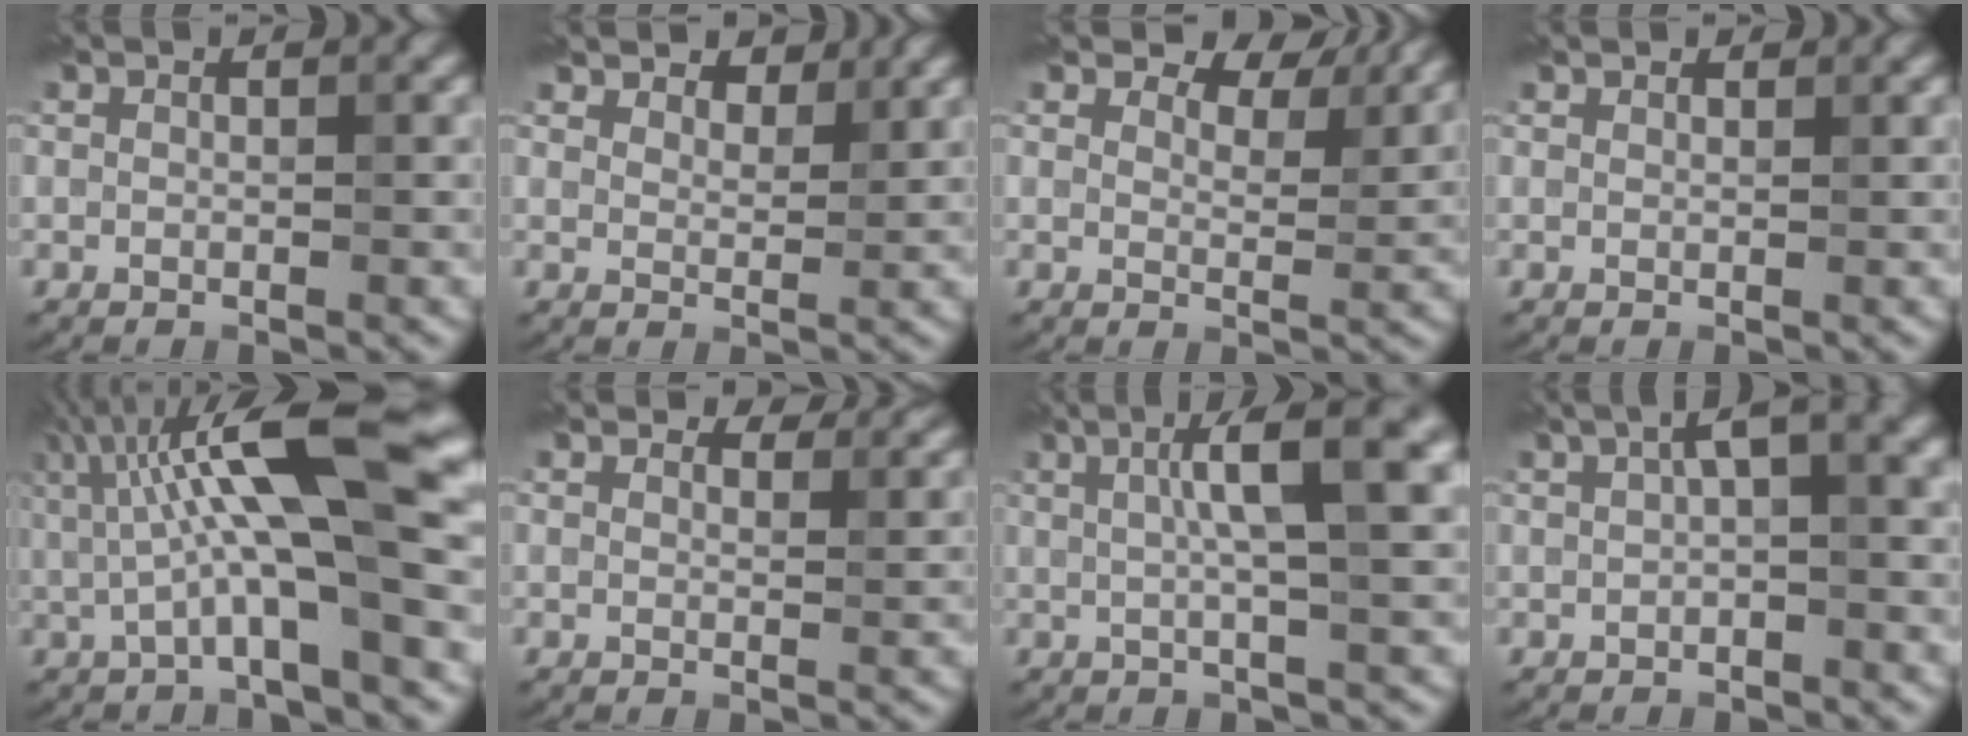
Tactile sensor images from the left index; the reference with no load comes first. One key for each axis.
{"total": 3.9, "fx": 3.5, "fy": 1.4, "fz": 0.8, "tx": -0.017, "ty": -0.008, "tz": 0.056}
{"total": 5.3, "fx": 4.6, "fy": 1.9, "fz": 2.0, "tx": -0.039, "ty": 0.004, "tz": 0.058}
{"total": 1.0, "fx": 0.9, "fy": 0.2, "fz": -0.2, "tx": 0.002, "ty": -0.004, "tz": 0.009}
{"total": 11.2, "fx": 2.1, "fy": 2.6, "fz": 10.7, "tx": -0.181, "ty": 0.017, "tz": 0.031}
{"total": 3.2, "fx": 3.1, "fy": 0.8, "fz": 0.6, "tx": -0.018, "ty": 0.002, "tz": 0.037}
{"total": 6.6, "fx": 1.9, "fy": 1.1, "fz": 6.2, "tx": -0.085, "ty": 0.017, "tz": 0.025}
{"total": 3.8, "fx": 1.4, "fy": 1.0, "fz": 3.4, "tx": -0.051, "ty": 0.017, "tz": 0.014}